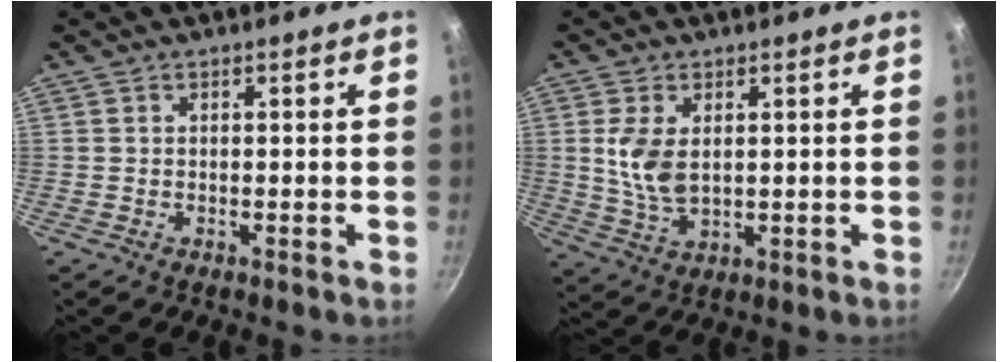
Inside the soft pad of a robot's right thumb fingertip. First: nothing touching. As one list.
[{"total": 7.4, "force": [1.4, 4.3, 5.9], "torque": [-0.119, -0.012, 0.032]}]